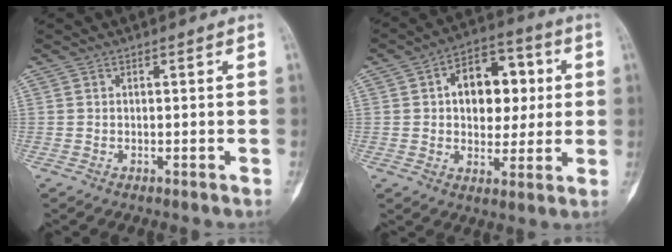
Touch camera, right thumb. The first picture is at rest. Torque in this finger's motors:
{"motor_torque": [0.32, 1.73, 0.17, -0.09, 0.01]}